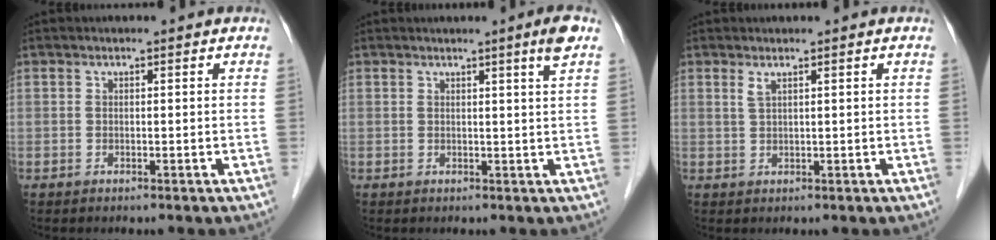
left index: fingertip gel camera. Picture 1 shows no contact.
{"total": 2.4, "force": [1.5, -0.7, 1.8], "torque": [-0.027, -0.010, 0.022]}
{"total": 1.3, "force": [0.9, 0.1, 1.0], "torque": [-0.025, -0.002, 0.020]}